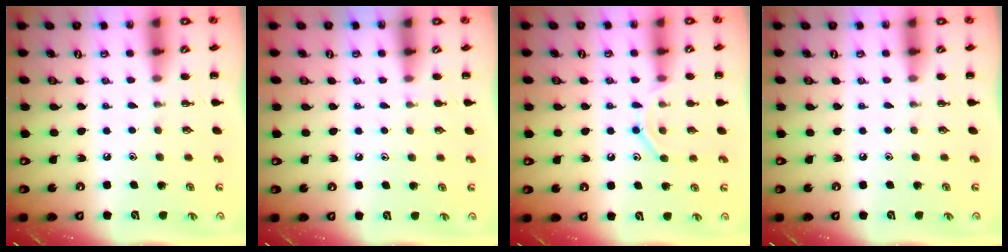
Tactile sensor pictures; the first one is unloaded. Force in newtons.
{"total": 3.3, "press": 3.1, "slide": 1.2}
{"total": 9.2, "press": 9.2, "slide": 1.0}
{"total": 0.0}